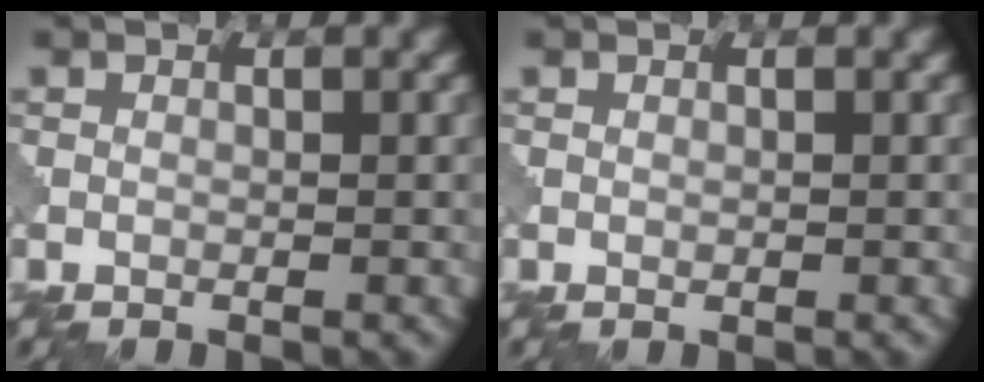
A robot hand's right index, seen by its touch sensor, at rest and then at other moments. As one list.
[{"total": 0.0}]